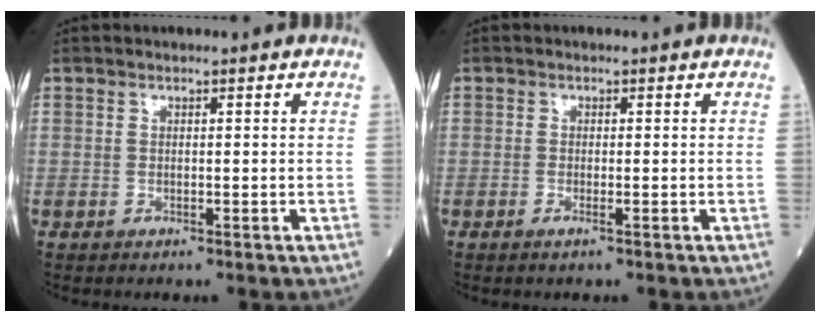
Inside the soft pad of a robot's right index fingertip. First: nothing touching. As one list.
[{"total": 0.7, "force": [-0.4, 0.1, 0.6], "torque": [-0.012, -0.001, -0.008]}]